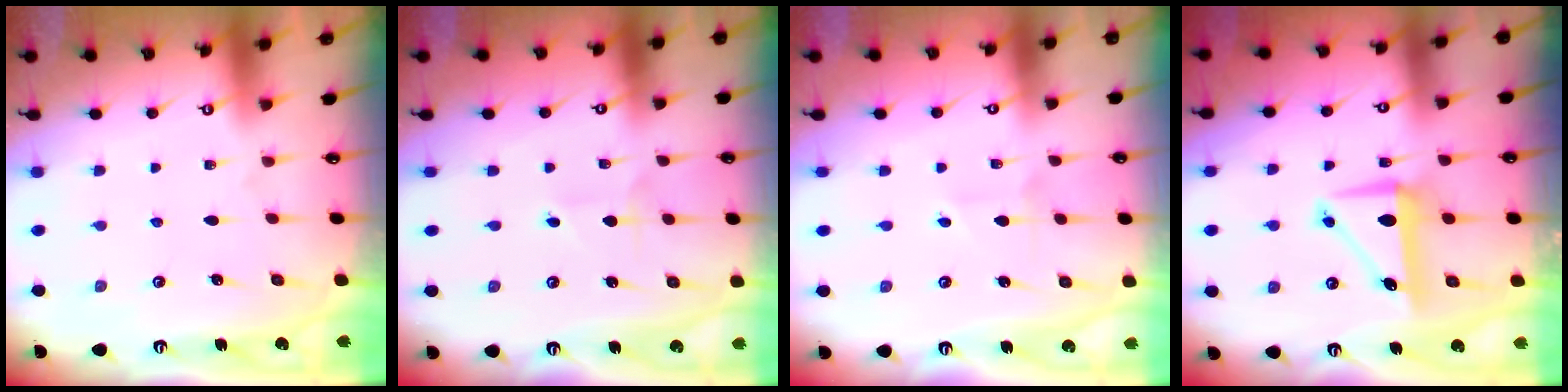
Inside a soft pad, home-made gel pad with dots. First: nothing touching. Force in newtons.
{"total": 1.4, "press": 1.4, "slide": 0.1}
{"total": 2.3, "press": 2.3, "slide": 0.3}
{"total": 7.7, "press": 7.5, "slide": 1.5}